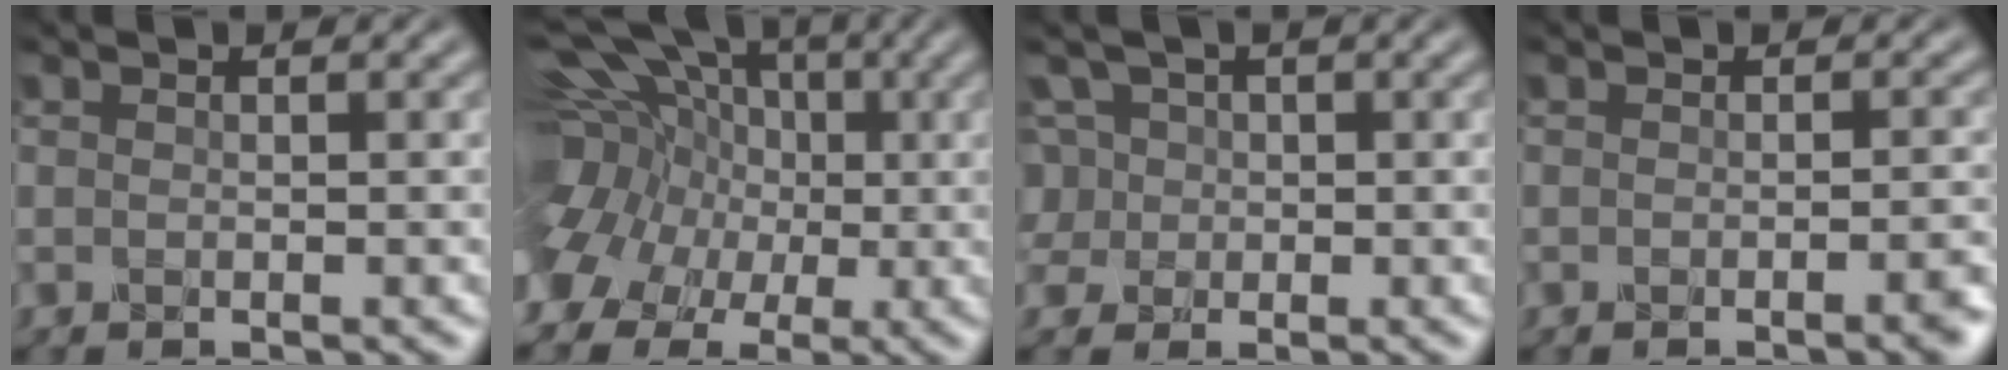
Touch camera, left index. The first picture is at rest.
{"total": 16.5, "force": [-0.8, 13.7, 9.1], "torque": [-0.209, 0.024, -0.027]}
{"total": 4.5, "force": [0.6, 4.1, 1.6], "torque": [-0.035, 0.040, -0.007]}
{"total": 2.9, "force": [-1.2, 1.1, 2.4], "torque": [-0.010, 0.007, -0.020]}